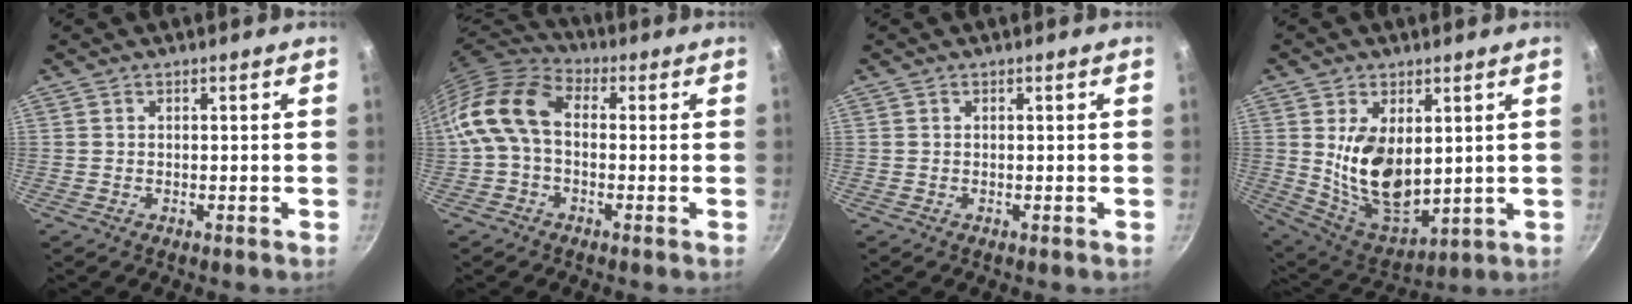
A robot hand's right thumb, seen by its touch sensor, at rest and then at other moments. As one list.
[{"total": 11.7, "force": [-0.1, 7.9, 8.6], "torque": [-0.154, 0.034, -0.023]}, {"total": 0.0}, {"total": 14.0, "force": [2.2, 8.2, 11.2], "torque": [-0.179, -0.035, 0.062]}]